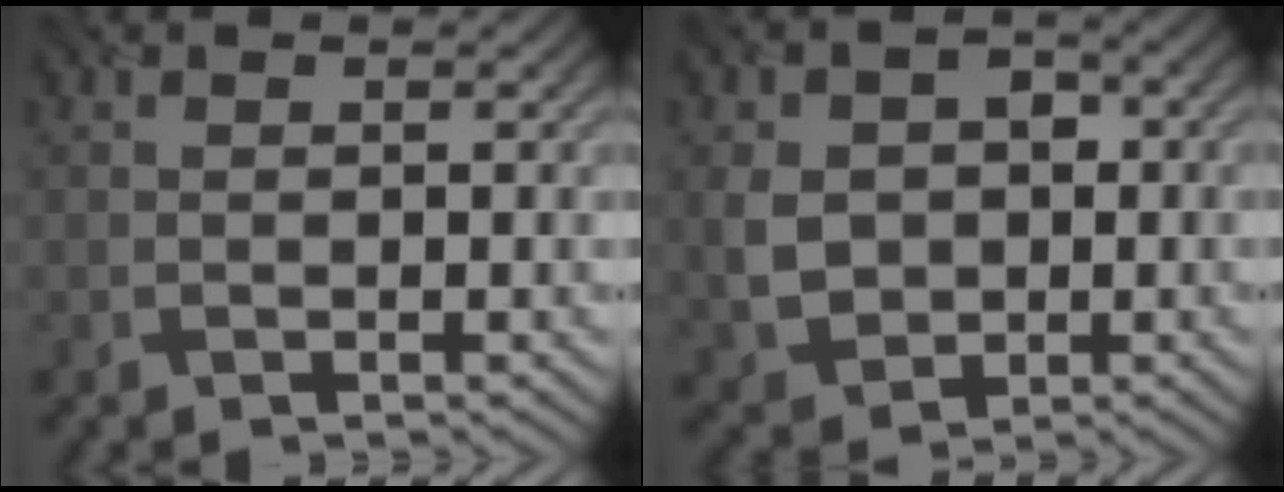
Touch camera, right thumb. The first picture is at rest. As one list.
[{"total": 5.6, "force": [0.0, 4.7, 3.0], "torque": [-0.066, -0.001, 0.000]}]